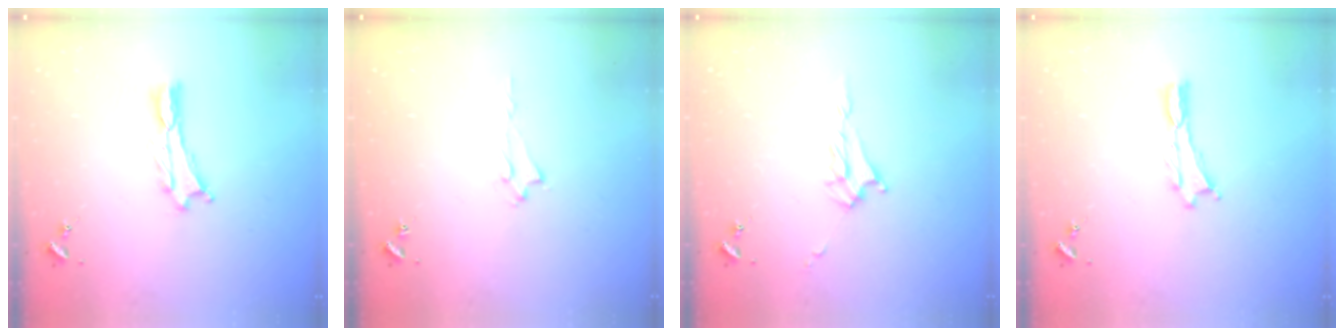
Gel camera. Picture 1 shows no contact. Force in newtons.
{"total": 1.6, "press": 1.6, "slide": 0.2}
{"total": 4.0, "press": 4.0, "slide": 0.5}
{"total": 0.0}